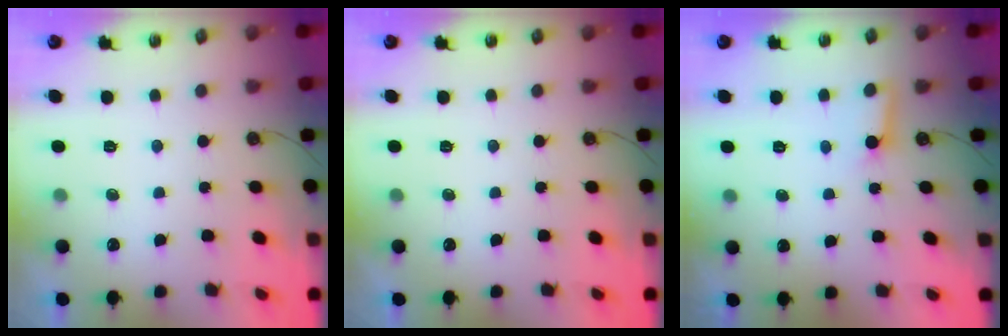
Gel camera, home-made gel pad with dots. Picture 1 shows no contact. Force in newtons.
{"total": 0.0}
{"total": 3.0, "press": 3.0, "slide": 0.2}